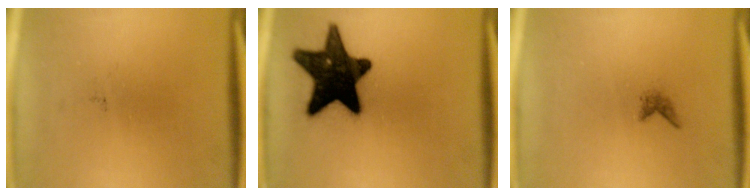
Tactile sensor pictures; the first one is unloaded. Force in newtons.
{"total": 17.2}
{"total": 0.8}